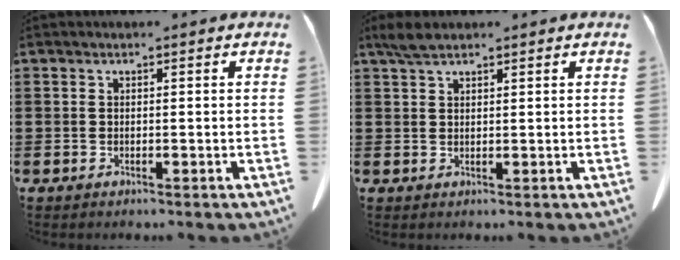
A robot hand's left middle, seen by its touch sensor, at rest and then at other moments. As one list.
[{"total": 2.8, "force": [2.0, 0.8, 1.7], "torque": [-0.039, 0.003, 0.038]}]